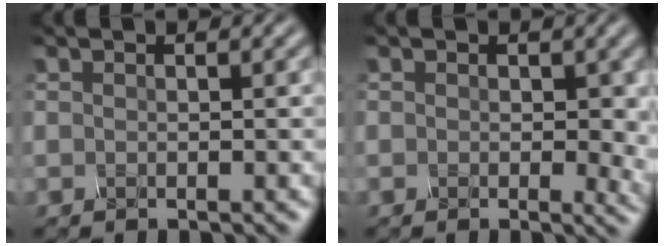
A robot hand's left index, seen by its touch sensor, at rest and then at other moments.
{"total": 3.2, "force": [0.3, 2.0, 2.5], "torque": [-0.023, -0.005, -0.001]}